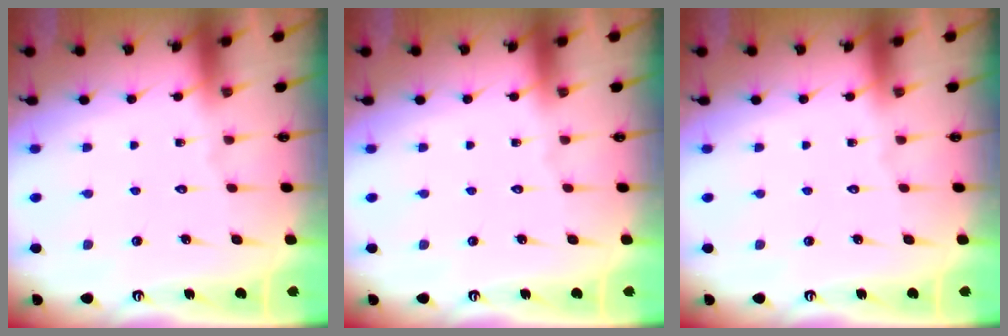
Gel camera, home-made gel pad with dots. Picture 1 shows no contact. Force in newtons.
{"total": 0.0}
{"total": 0.0}